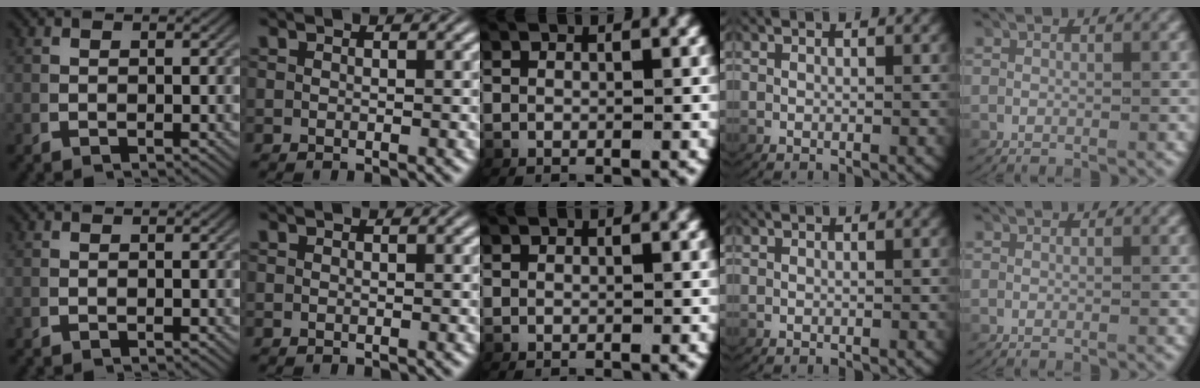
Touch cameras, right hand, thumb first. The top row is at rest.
{}